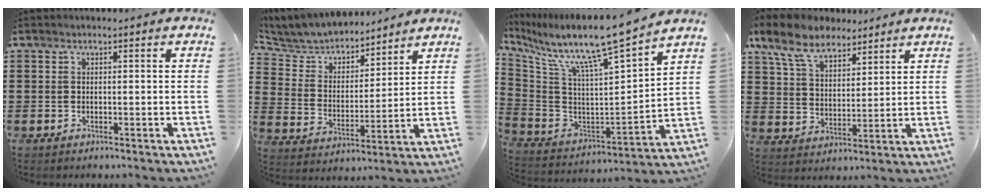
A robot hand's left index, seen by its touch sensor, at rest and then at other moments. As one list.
[{"total": 5.8, "force": [5.6, 1.6, 0.6], "torque": [-0.048, -0.034, 0.095]}, {"total": 11.4, "force": [9.8, -0.7, 5.8], "torque": [-0.139, -0.083, 0.154]}, {"total": 9.4, "force": [7.4, 3.8, 4.5], "torque": [-0.114, -0.009, 0.139]}]